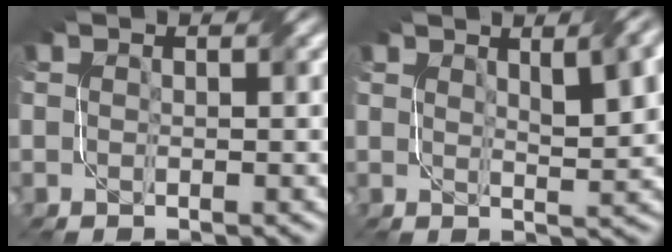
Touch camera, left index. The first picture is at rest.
{"total": 5.6, "force": [2.6, 1.8, 4.7], "torque": [-0.057, 0.009, 0.041]}